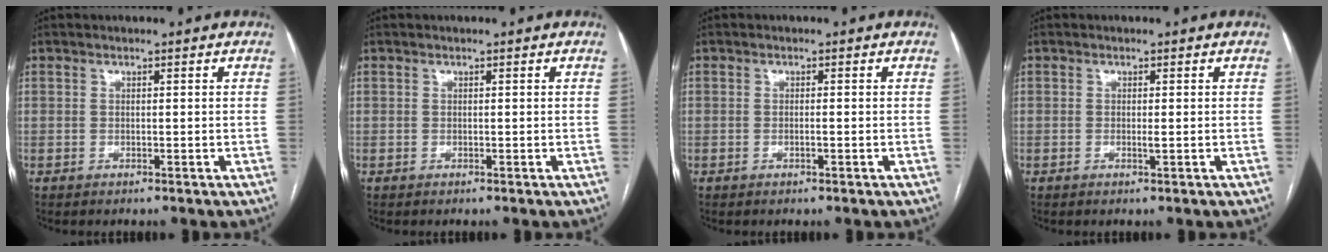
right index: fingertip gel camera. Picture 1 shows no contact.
{"total": 0.0}
{"total": 0.9, "force": [-0.4, 0.0, 0.8], "torque": [-0.017, 0.001, -0.006]}
{"total": 0.8, "force": [-0.2, -0.1, 0.8], "torque": [-0.016, -0.001, -0.004]}